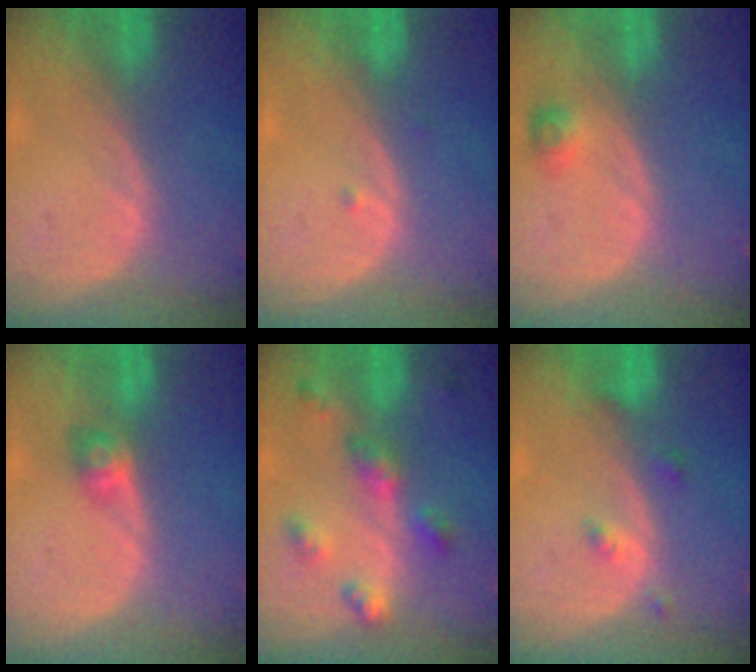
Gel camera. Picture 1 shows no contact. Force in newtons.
{"total": 0.6, "press": 0.5, "slide": 0.3}
{"total": 2.3, "press": 2.2, "slide": 0.7}
{"total": 2.8, "press": 2.5, "slide": 1.3}
{"total": 6.3, "press": 5.7, "slide": 2.6}
{"total": 2.1, "press": 2.1, "slide": 0.2}